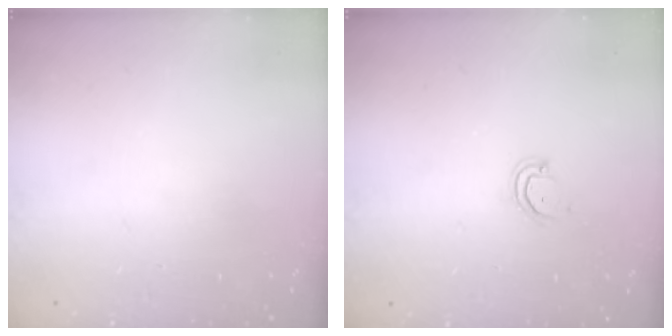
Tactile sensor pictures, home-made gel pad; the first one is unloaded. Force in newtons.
{"total": 2.5, "press": 2.5, "slide": 0.1}